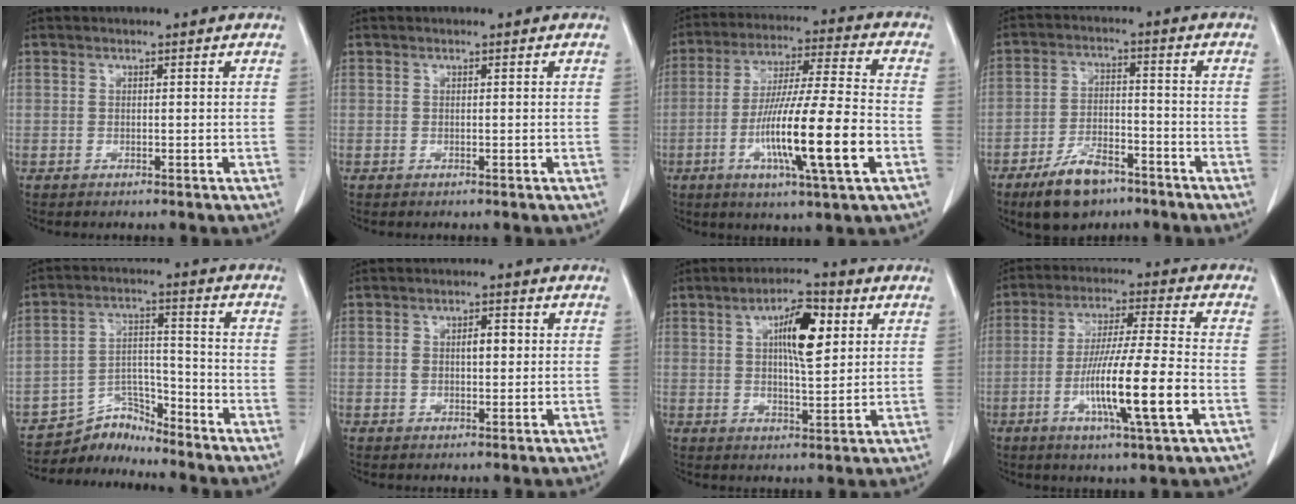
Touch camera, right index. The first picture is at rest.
{"total": 0.0}
{"total": 16.6, "force": [-5.0, 0.4, 15.9], "torque": [-0.288, -0.013, -0.086]}
{"total": 8.9, "force": [-6.2, 3.8, 5.2], "torque": [-0.103, -0.002, -0.106]}
{"total": 6.0, "force": [-5.8, 1.0, -1.1], "torque": [0.026, 0.031, -0.101]}
{"total": 4.3, "force": [0.6, 2.0, 3.8], "torque": [-0.066, 0.010, 0.014]}
{"total": 8.8, "force": [2.7, 2.5, 8.0], "torque": [-0.133, 0.010, 0.046]}
{"total": 13.9, "force": [-4.0, 0.0, 13.3], "torque": [-0.246, -0.013, -0.075]}